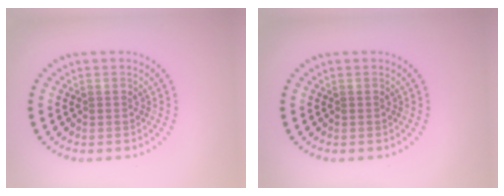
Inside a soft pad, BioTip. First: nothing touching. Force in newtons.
{"total": 0.0}